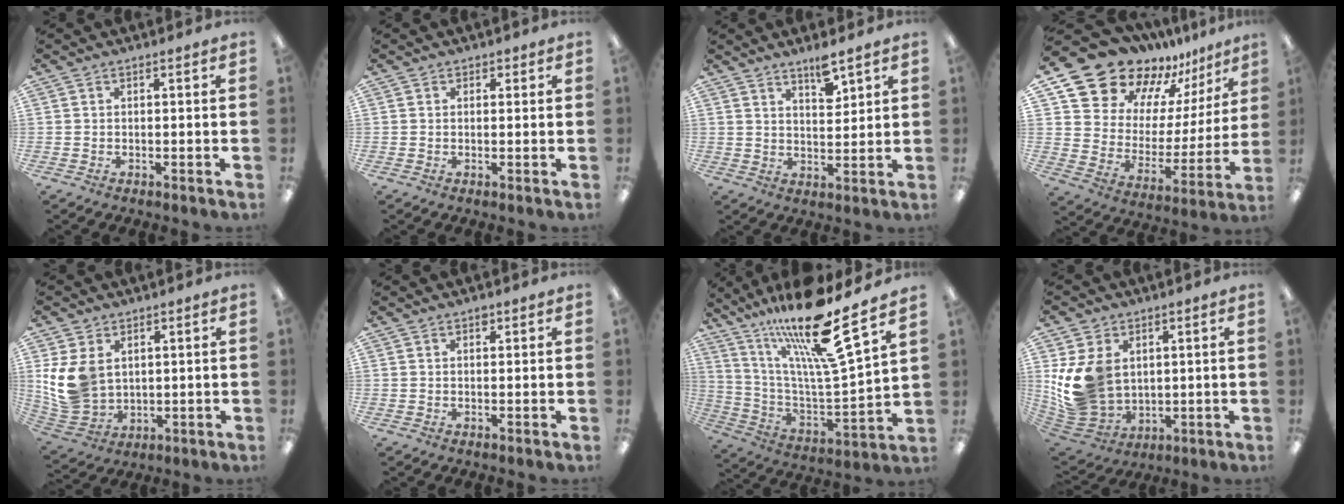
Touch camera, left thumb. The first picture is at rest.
{"total": 1.0, "force": [0.5, 0.8, 0.0], "torque": [0.007, 0.000, 0.007]}
{"total": 5.5, "force": [4.7, 1.3, 2.7], "torque": [-0.030, -0.036, 0.077]}
{"total": 18.3, "force": [15.8, 8.8, 2.6], "torque": [-0.080, -0.136, 0.296]}
{"total": 11.6, "force": [3.0, 9.2, 6.4], "torque": [-0.161, -0.001, 0.060]}
{"total": 1.0, "force": [0.7, 0.6, 0.4], "torque": [-0.002, -0.003, 0.012]}
{"total": 22.1, "force": [16.6, 2.9, 14.3], "torque": [-0.257, -0.110, 0.268]}
{"total": 14.9, "force": [2.6, 12.2, 8.1], "torque": [-0.190, -0.016, 0.056]}